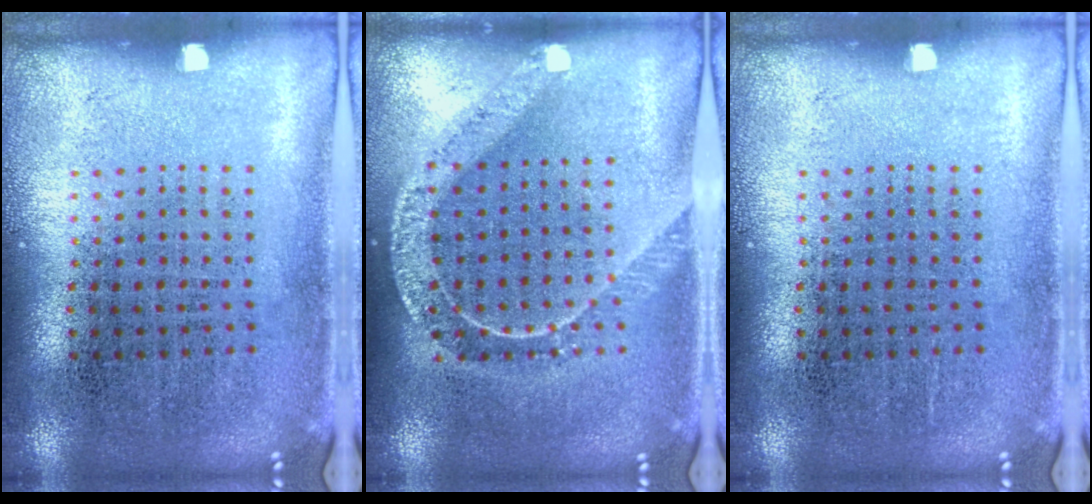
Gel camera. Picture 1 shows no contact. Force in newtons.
{"total": 1.7, "press": 1.5, "slide": 0.8}
{"total": 0.0}